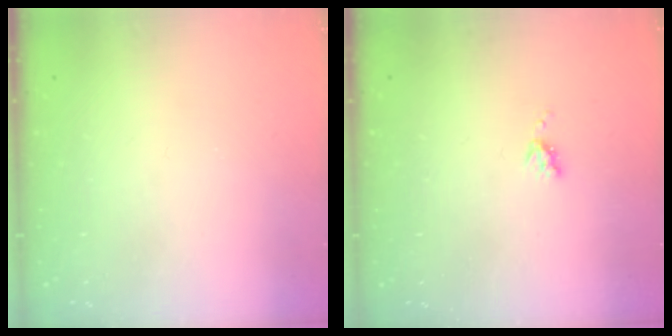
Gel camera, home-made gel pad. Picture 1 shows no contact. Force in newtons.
{"total": 4.0, "press": 4.0, "slide": 0.6}